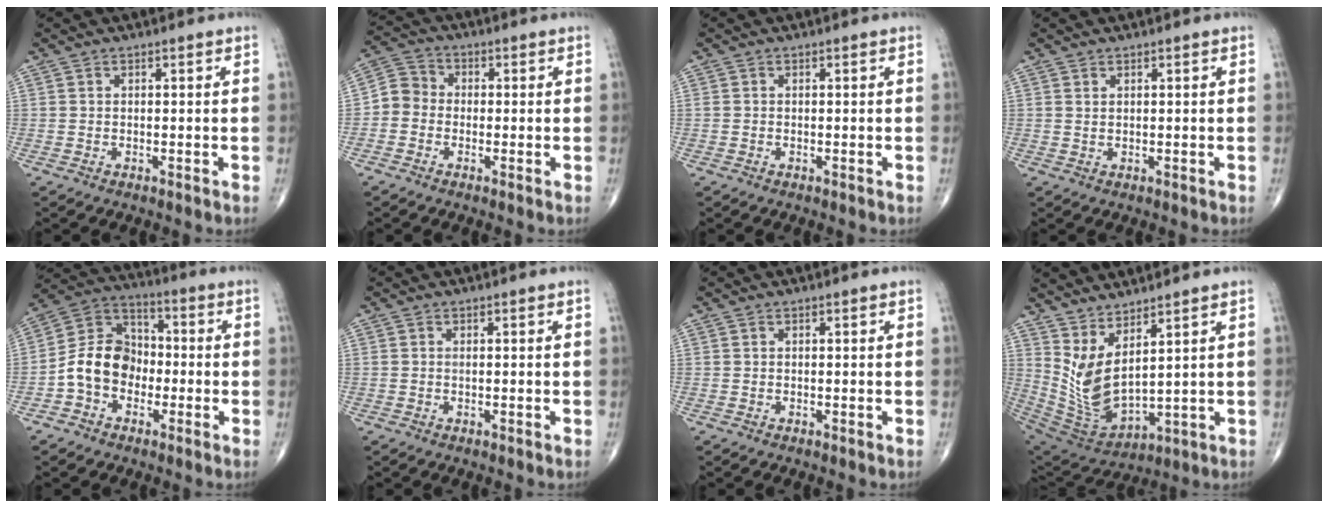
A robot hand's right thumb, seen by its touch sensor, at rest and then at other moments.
{"total": 5.1, "force": [-1.1, 4.6, 1.9], "torque": [-0.020, 0.018, -0.040]}
{"total": 0.0}
{"total": 0.7, "force": [0.6, 0.2, 0.4], "torque": [-0.005, -0.005, 0.011]}
{"total": 11.1, "force": [-2.9, 8.7, 6.2], "torque": [-0.089, 0.043, -0.068]}
{"total": 0.0}
{"total": 0.0}
{"total": 11.6, "force": [5.4, 3.8, 9.5], "torque": [-0.192, -0.057, 0.130]}